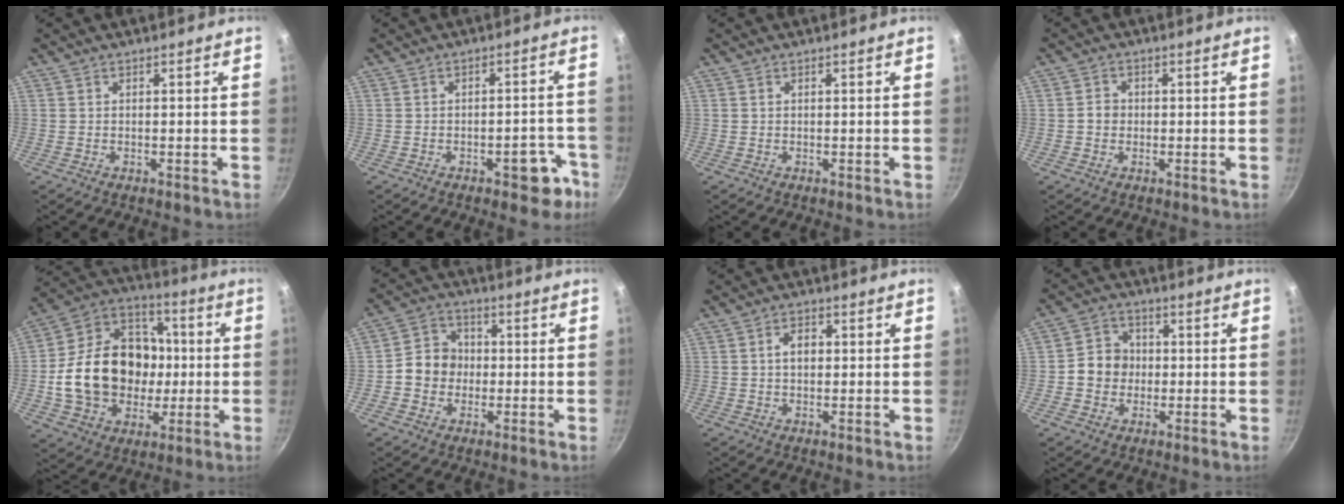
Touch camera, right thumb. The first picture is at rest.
{"total": 6.4, "force": [-3.6, 3.2, 4.3], "torque": [-0.018, 0.036, -0.035]}
{"total": 0.0}
{"total": 2.4, "force": [-0.3, 2.1, 1.1], "torque": [-0.007, 0.010, -0.008]}
{"total": 23.6, "force": [-1.6, 18.6, 14.4], "torque": [-0.217, 0.044, -0.022]}
{"total": 8.3, "force": [-1.0, 7.3, 3.7], "torque": [-0.031, 0.023, -0.035]}
{"total": 3.6, "force": [0.3, 2.5, 2.5], "torque": [-0.025, 0.012, 0.003]}
{"total": 7.0, "force": [-0.5, 6.4, 2.9], "torque": [-0.016, 0.016, -0.023]}